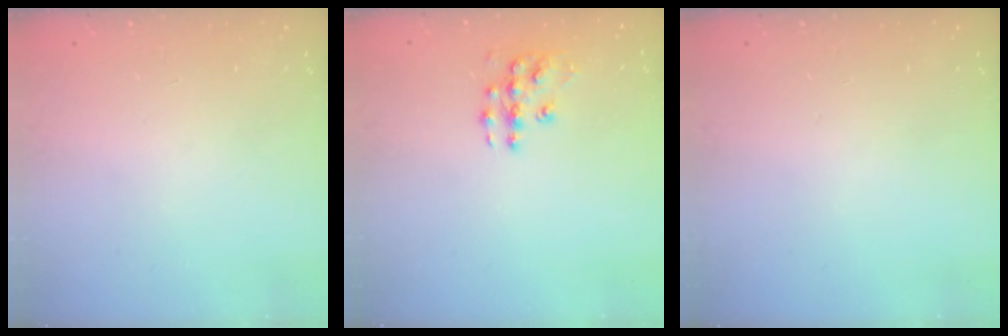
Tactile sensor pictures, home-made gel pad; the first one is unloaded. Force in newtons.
{"total": 8.9, "press": 8.8, "slide": 0.6}
{"total": 0.0}